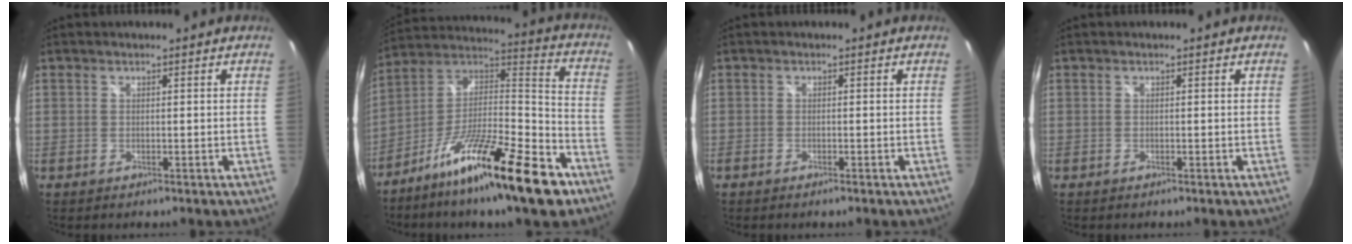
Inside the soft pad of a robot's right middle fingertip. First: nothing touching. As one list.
[{"total": 22.0, "force": [-13.3, 4.2, 17.0], "torque": [-0.284, -0.007, -0.229]}, {"total": 0.9, "force": [-0.8, 0.1, 0.4], "torque": [-0.008, -0.003, -0.016]}, {"total": 0.0}]